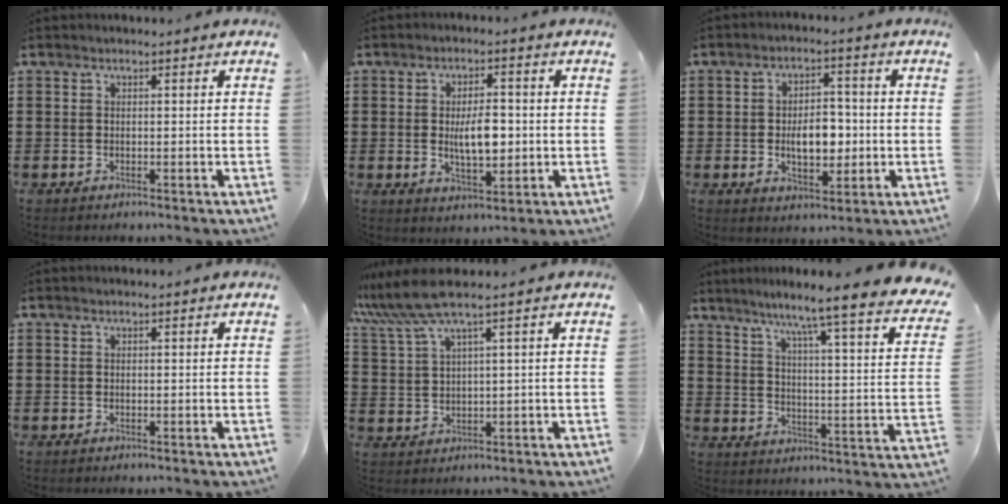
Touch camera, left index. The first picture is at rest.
{"total": 6.5, "force": [-0.1, 2.8, 5.8], "torque": [-0.099, -0.003, -0.008]}
{"total": 7.1, "force": [-1.1, 4.2, 5.6], "torque": [-0.087, 0.005, -0.023]}
{"total": 0.0}
{"total": 5.8, "force": [3.7, 0.2, 4.4], "torque": [-0.105, -0.008, 0.063]}
{"total": 6.7, "force": [5.5, -1.3, 3.6], "torque": [-0.087, -0.056, 0.080]}